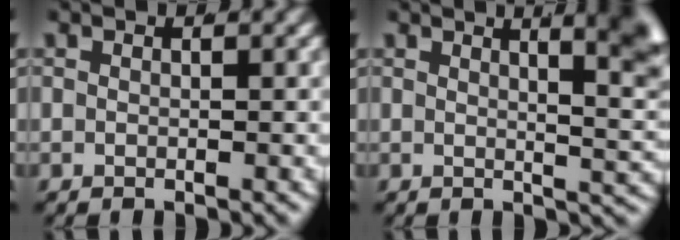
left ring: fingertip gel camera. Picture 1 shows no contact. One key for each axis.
{"total": 8.4, "fx": 3.4, "fy": 3.0, "fz": 7.1, "tx": -0.057, "ty": 0.012, "tz": 0.044}